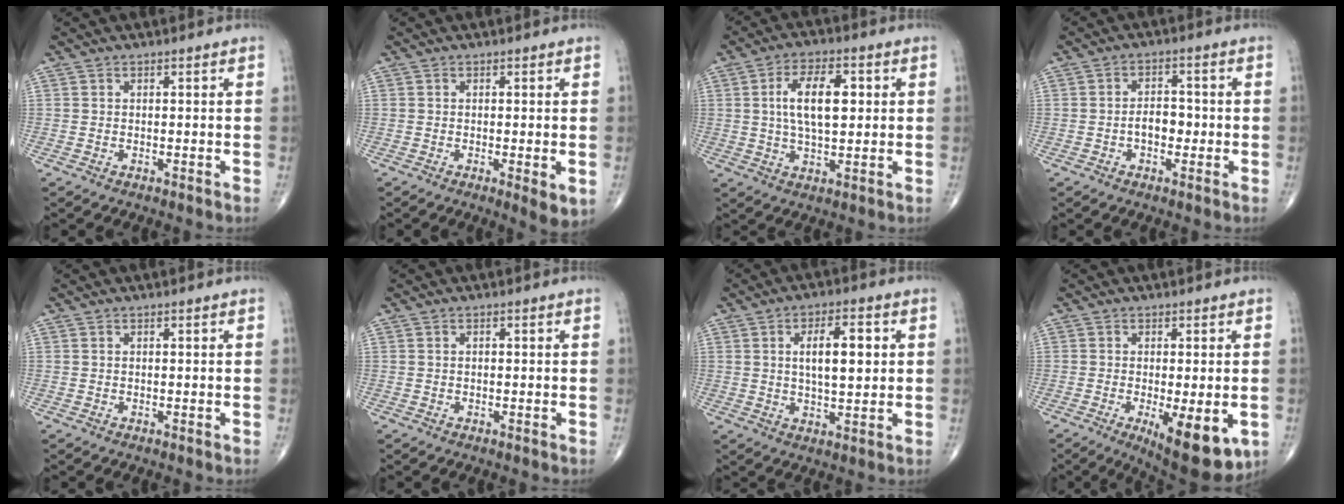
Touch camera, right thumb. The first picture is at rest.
{"total": 3.9, "force": [-0.8, 0.9, 3.7], "torque": [-0.058, -0.014, -0.013]}
{"total": 10.3, "force": [1.7, 4.9, 8.9], "torque": [-0.147, 0.003, 0.027]}
{"total": 4.3, "force": [-1.0, 2.7, 3.2], "torque": [-0.039, 0.016, -0.021]}
{"total": 0.0}
{"total": 0.0}
{"total": 9.0, "force": [1.7, 3.7, 8.0], "torque": [-0.113, -0.004, 0.026]}
{"total": 12.1, "force": [-3.9, 4.1, 10.7], "torque": [-0.145, -0.022, -0.047]}